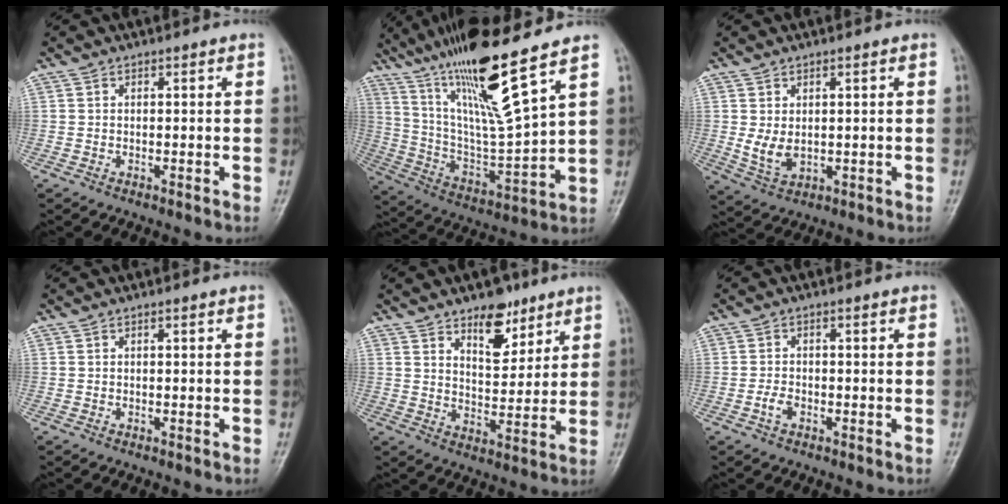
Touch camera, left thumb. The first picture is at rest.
{"total": 20.5, "force": [13.6, 1.5, 15.2], "torque": [-0.257, -0.064, 0.254]}
{"total": 5.0, "force": [0.5, 2.9, 4.0], "torque": [-0.068, -0.008, 0.021]}
{"total": 0.0}
{"total": 9.2, "force": [6.0, 4.6, 5.2], "torque": [-0.050, -0.041, 0.098]}
{"total": 2.3, "force": [-1.1, 1.3, 1.5], "torque": [-0.032, 0.010, -0.023]}